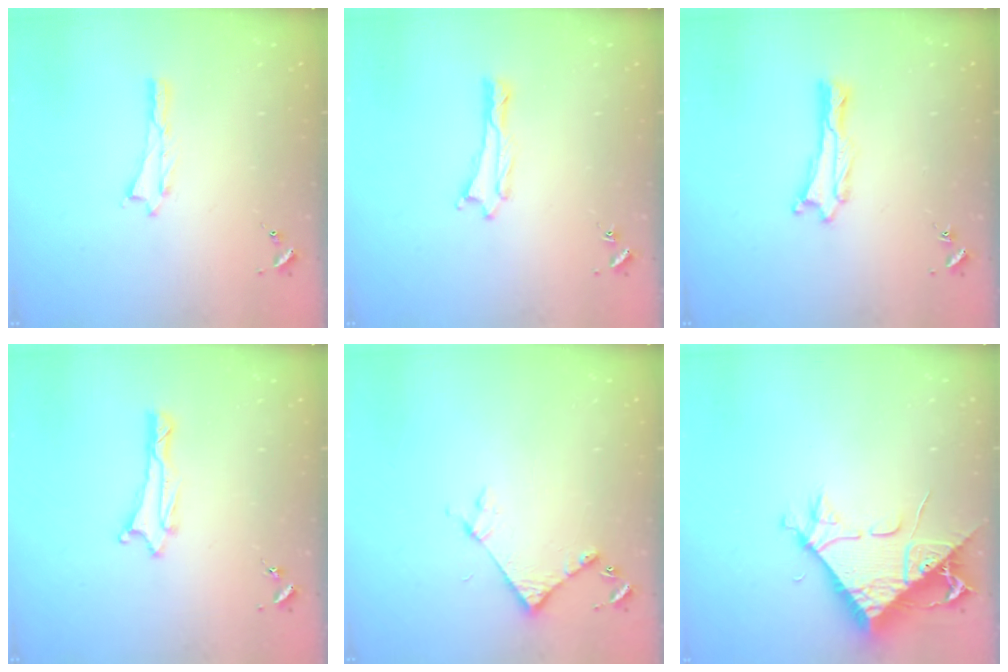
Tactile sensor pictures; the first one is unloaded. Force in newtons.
{"total": 0.0}
{"total": 0.6, "press": 0.6, "slide": 0.2}
{"total": 1.0, "press": 1.0, "slide": 0.2}
{"total": 4.4, "press": 4.4, "slide": 0.4}
{"total": 8.7, "press": 8.6, "slide": 1.0}